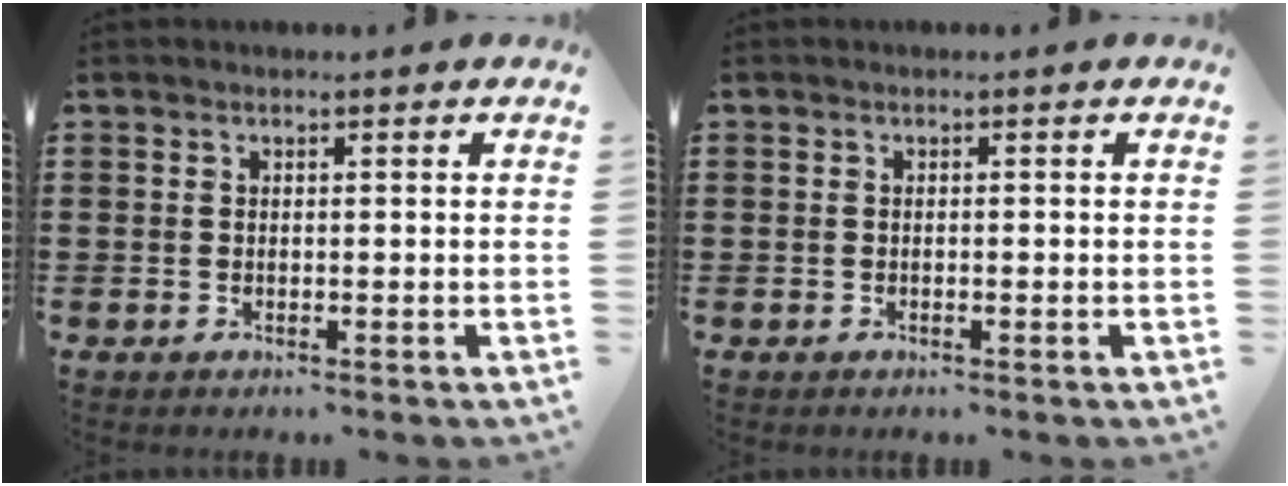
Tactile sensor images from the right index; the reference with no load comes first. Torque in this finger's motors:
{"motor_torque": [0.90, 0.78, 0.00, 0.01]}